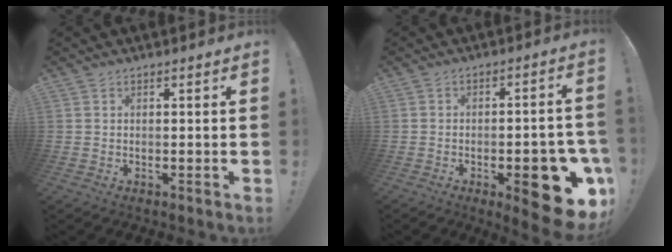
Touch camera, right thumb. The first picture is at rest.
{"total": 16.0, "force": [-6.3, 5.8, 13.5], "torque": [-0.145, 0.031, -0.080]}